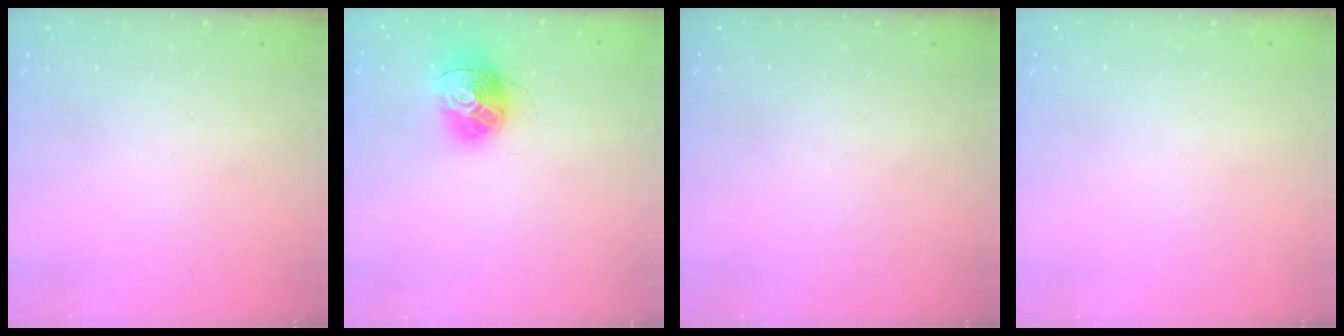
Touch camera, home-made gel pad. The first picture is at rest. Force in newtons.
{"total": 14.8, "press": 14.7, "slide": 1.4}
{"total": 0.0}
{"total": 0.0}